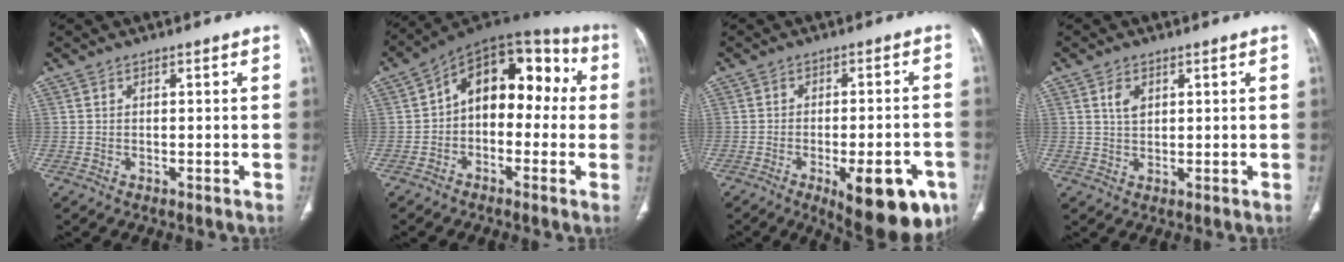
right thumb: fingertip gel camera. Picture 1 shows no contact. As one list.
[{"total": 15.5, "force": [0.9, 10.0, 11.8], "torque": [-0.118, 0.058, -0.005]}, {"total": 16.3, "force": [-7.7, 5.9, 13.1], "torque": [-0.118, 0.020, -0.090]}, {"total": 3.2, "force": [1.3, 2.0, 2.1], "torque": [-0.035, -0.004, 0.027]}]